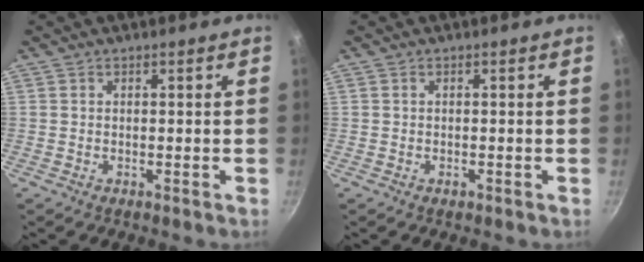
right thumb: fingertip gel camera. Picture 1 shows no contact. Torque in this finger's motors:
{"motor_torque": [-0.15, 0.04, -0.43, 0.11, 0.01]}